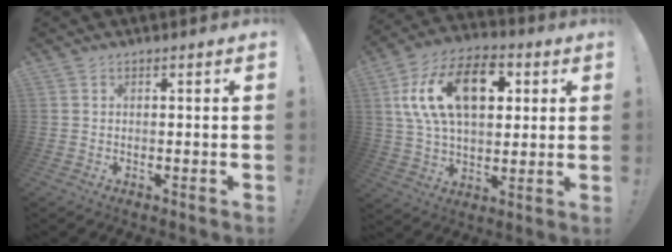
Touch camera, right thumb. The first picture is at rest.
{"total": 20.8, "force": [6.5, 12.5, 15.2], "torque": [-0.255, -0.004, 0.112]}